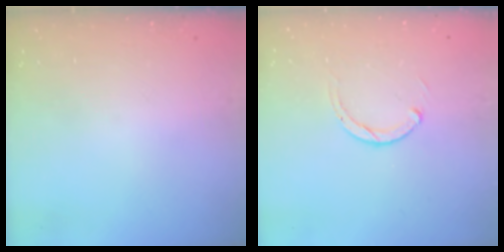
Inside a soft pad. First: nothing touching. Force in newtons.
{"total": 2.5, "press": 2.5, "slide": 0.3}